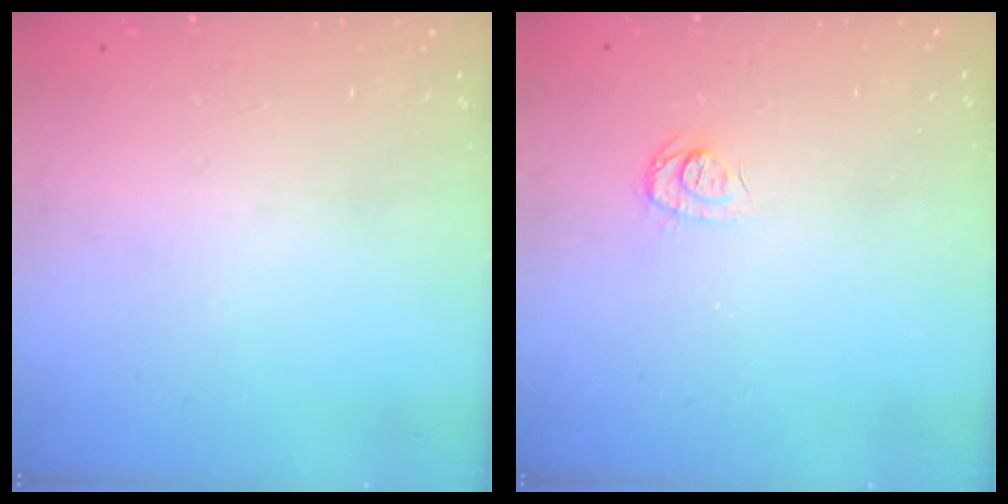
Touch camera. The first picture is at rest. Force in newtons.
{"total": 6.6, "press": 6.6, "slide": 0.7}